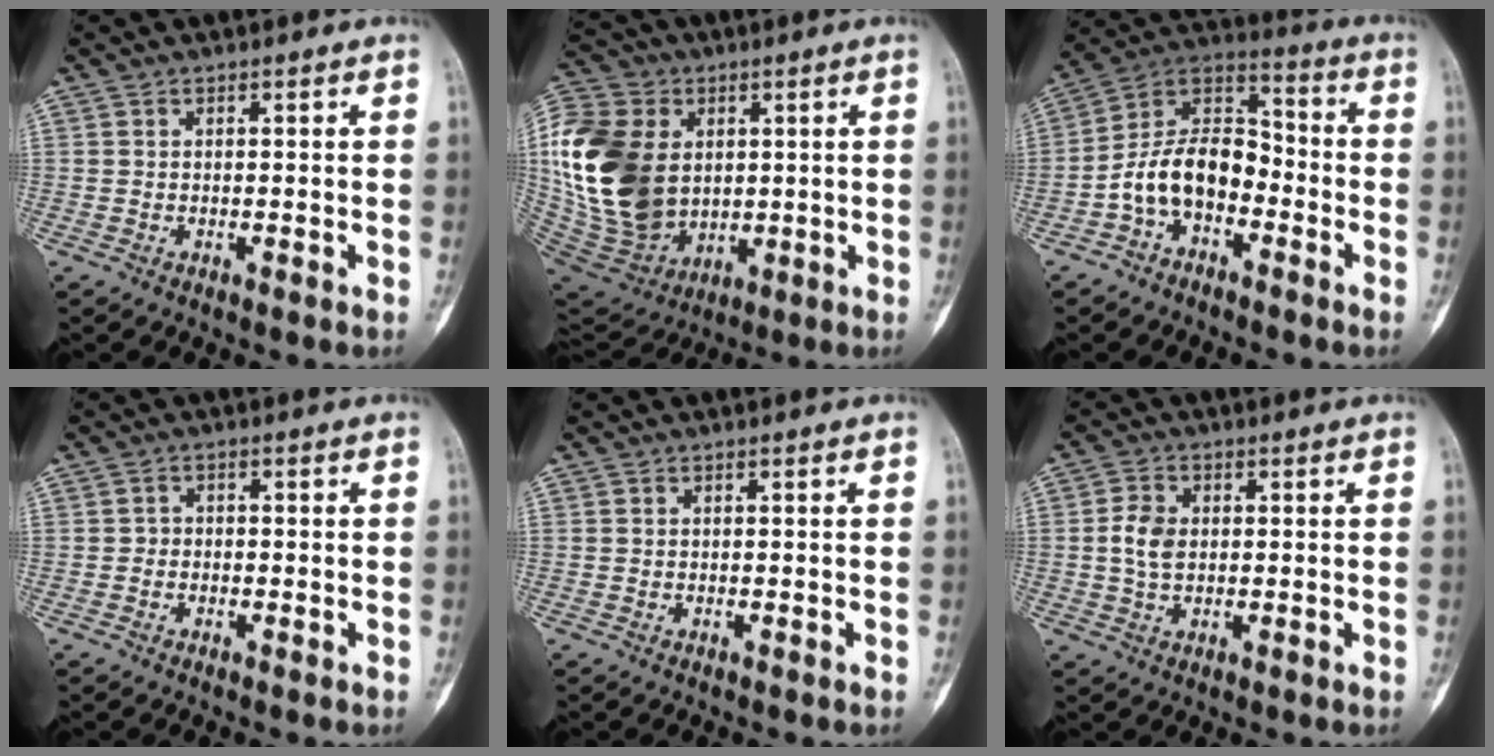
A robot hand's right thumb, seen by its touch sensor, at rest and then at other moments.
{"total": 25.0, "force": [2.6, 18.2, 17.0], "torque": [-0.351, -0.011, 0.064]}
{"total": 12.6, "force": [-4.4, 8.1, 8.7], "torque": [-0.139, 0.065, -0.091]}
{"total": 1.4, "force": [-0.5, 1.3, 0.3], "torque": [0.007, 0.007, -0.015]}
{"total": 0.0}
{"total": 5.0, "force": [0.3, 3.4, 3.6], "torque": [-0.068, 0.003, 0.004]}